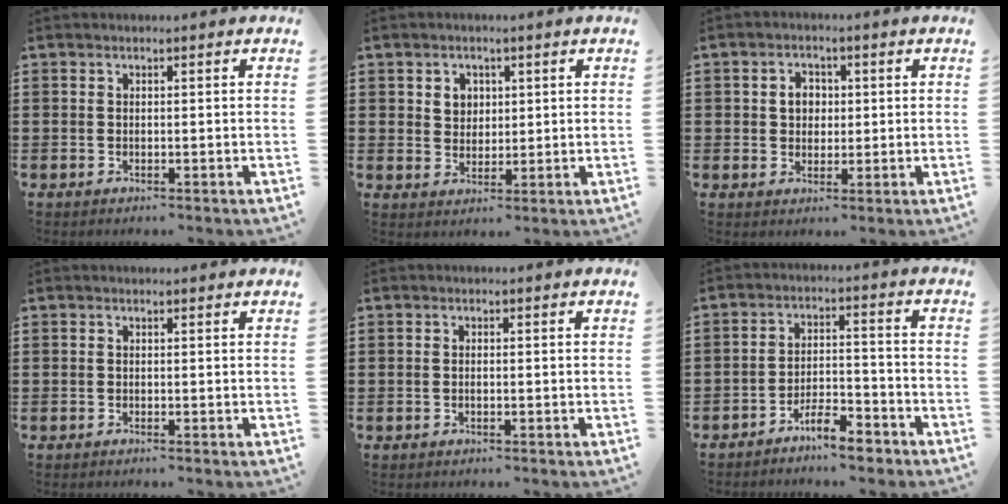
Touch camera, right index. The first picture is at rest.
{"total": 2.9, "force": [1.3, 2.5, 0.8], "torque": [-0.017, 0.007, 0.020]}
{"total": 3.3, "force": [0.4, 2.8, 1.7], "torque": [-0.043, 0.011, 0.003]}
{"total": 0.0}
{"total": 0.5, "force": [-0.2, 0.1, 0.5], "torque": [-0.009, -0.003, -0.003]}
{"total": 5.7, "force": [-5.0, 1.1, 2.5], "torque": [-0.048, 0.011, -0.097]}